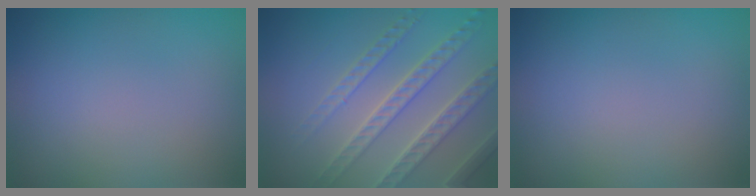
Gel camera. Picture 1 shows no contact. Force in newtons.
{"total": 4.4, "press": 4.2, "slide": 1.1}
{"total": 0.0}